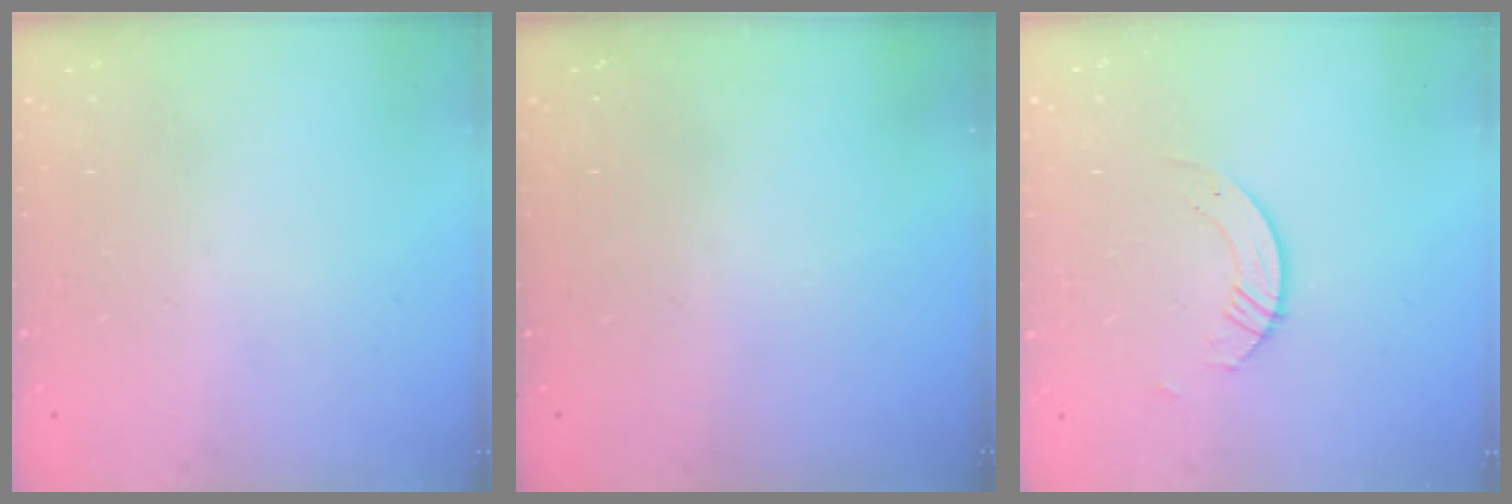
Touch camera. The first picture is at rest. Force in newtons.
{"total": 0.0}
{"total": 2.2, "press": 2.2, "slide": 0.2}